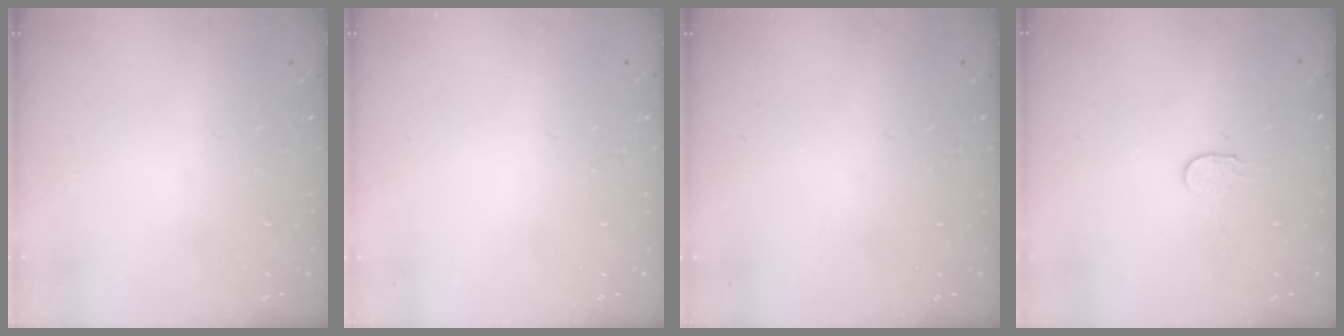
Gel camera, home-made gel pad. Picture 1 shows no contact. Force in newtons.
{"total": 0.0}
{"total": 0.0}
{"total": 2.7, "press": 2.7, "slide": 0.2}